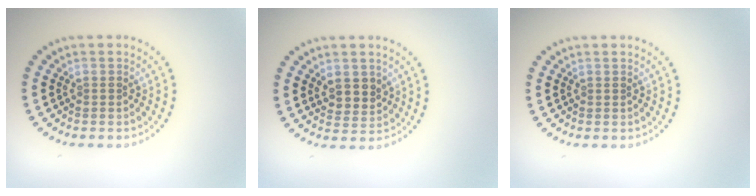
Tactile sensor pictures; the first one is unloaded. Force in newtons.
{"total": 2.3, "press": 2.1, "slide": 0.9}
{"total": 0.0}